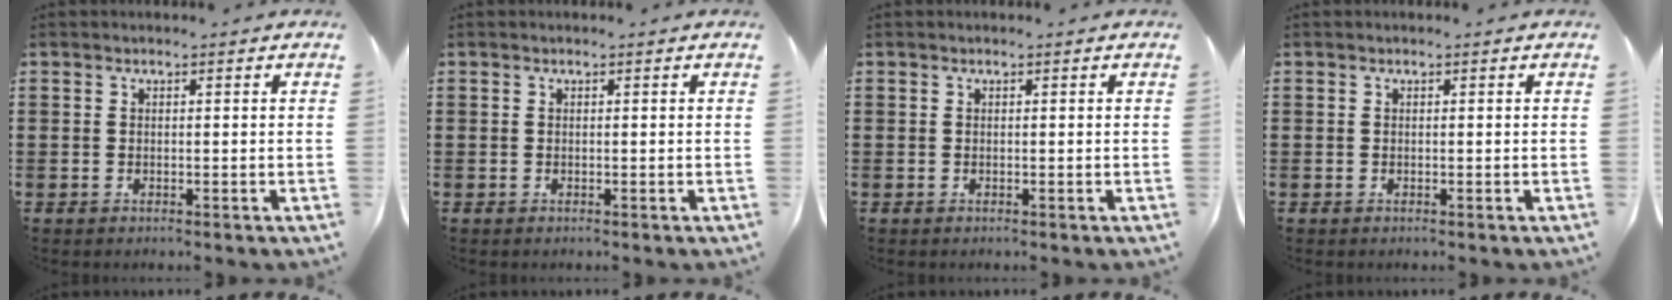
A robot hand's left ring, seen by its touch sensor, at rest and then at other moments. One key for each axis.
{"total": 0.0}
{"total": 0.0}
{"total": 0.0}